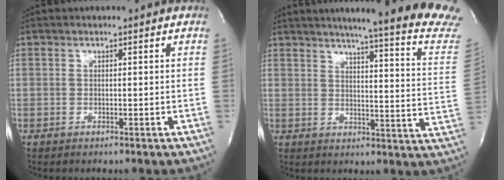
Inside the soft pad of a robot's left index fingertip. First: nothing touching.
{"total": 25.3, "force": [22.1, -0.4, 12.2], "torque": [-0.161, -0.099, 0.253]}